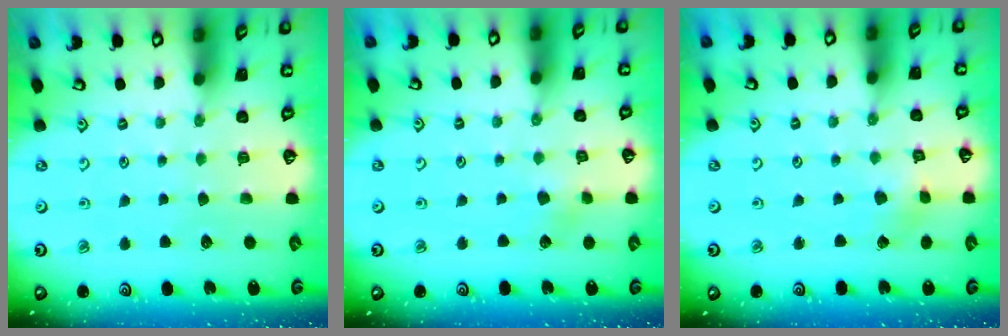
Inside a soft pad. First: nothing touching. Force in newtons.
{"total": 3.5, "press": 3.5, "slide": 0.6}
{"total": 1.7, "press": 1.7, "slide": 0.3}